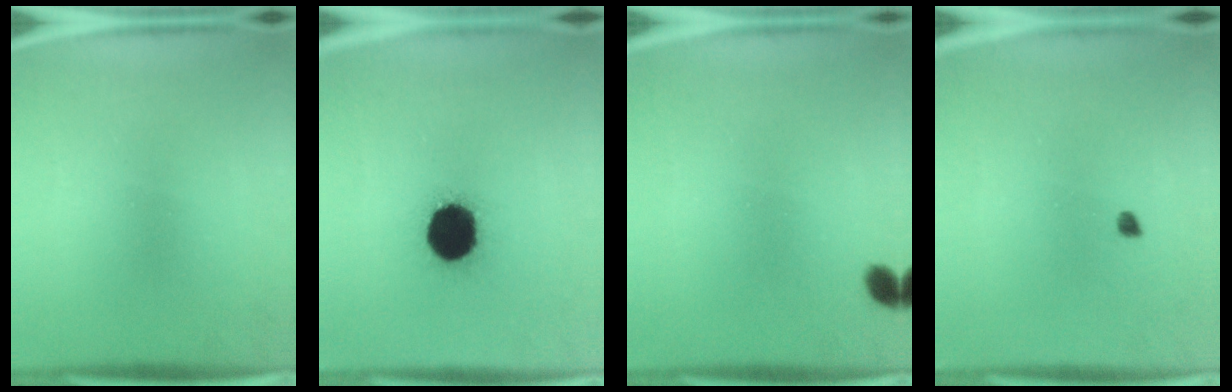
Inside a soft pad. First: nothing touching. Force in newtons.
{"total": 18.0}
{"total": 2.3}
{"total": 1.0}